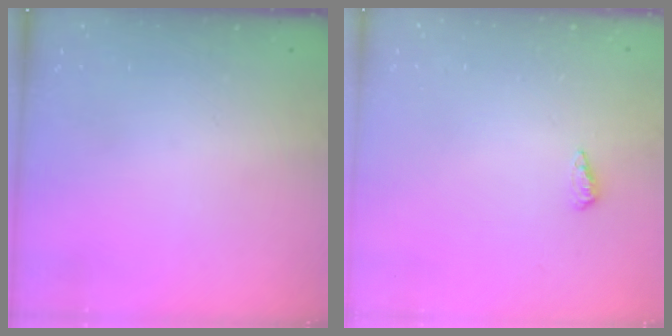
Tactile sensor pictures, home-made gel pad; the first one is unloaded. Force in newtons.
{"total": 6.1, "press": 6.0, "slide": 1.0}